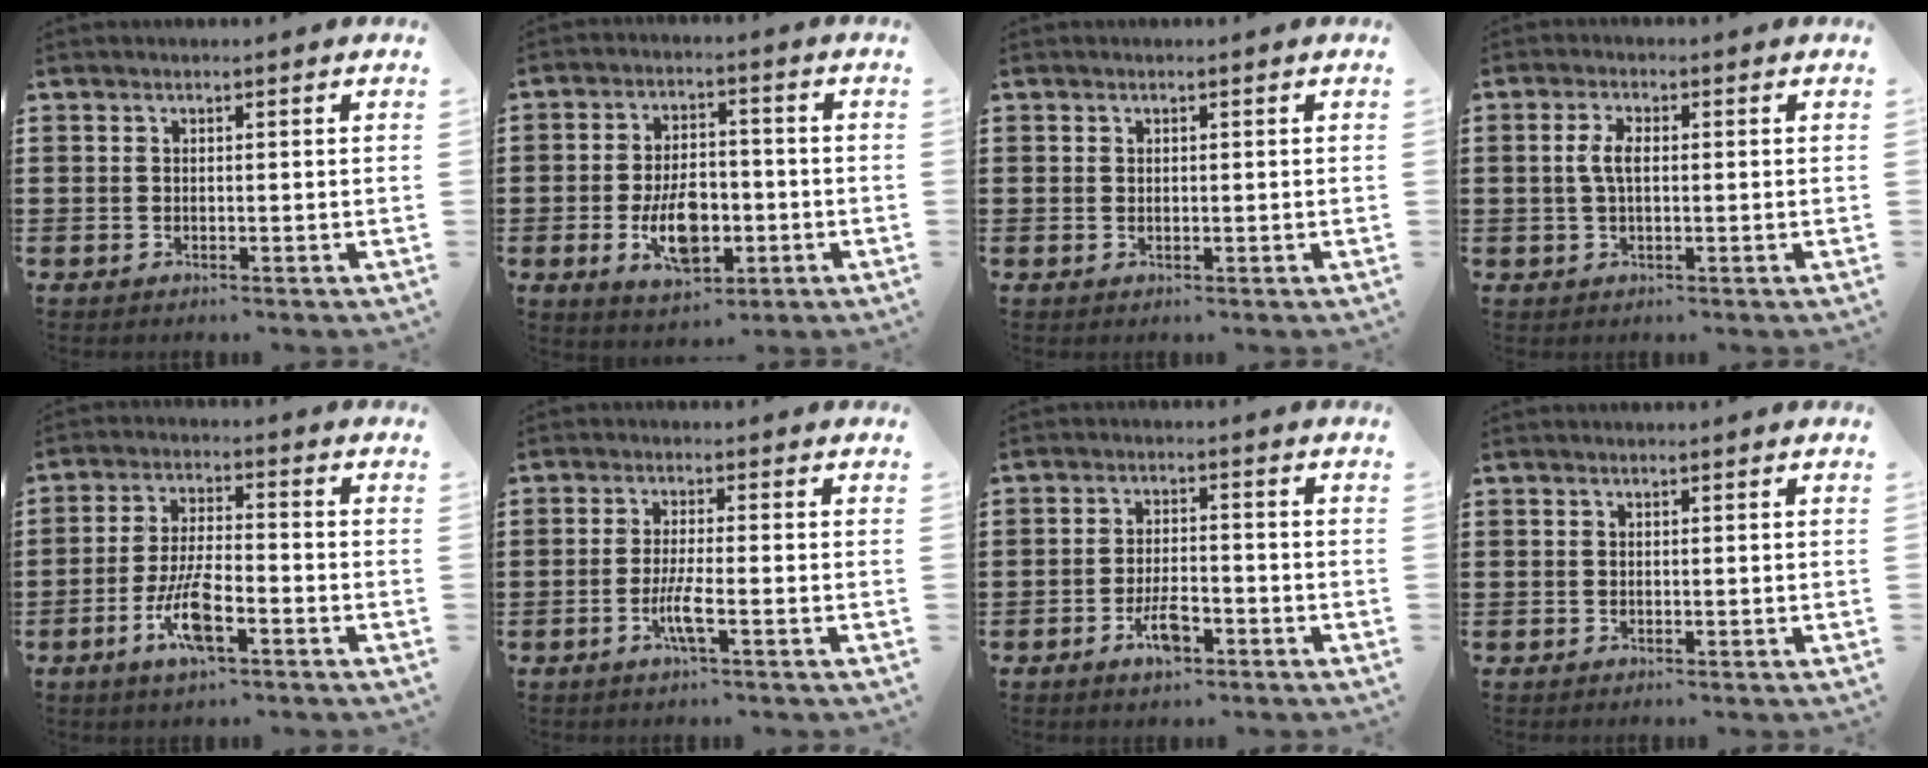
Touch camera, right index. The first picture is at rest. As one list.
[{"total": 8.8, "force": [-2.4, 4.8, 6.9], "torque": [-0.113, -0.004, -0.046]}, {"total": 0.5, "force": [0.3, 0.4, 0.2], "torque": [-0.005, 0.004, 0.005]}, {"total": 3.4, "force": [0.3, 1.4, 3.1], "torque": [-0.068, 0.003, 0.002]}, {"total": 8.1, "force": [-3.6, 2.2, 6.9], "torque": [-0.158, -0.014, -0.071]}, {"total": 4.5, "force": [-1.9, 0.3, 4.1], "torque": [-0.090, -0.015, -0.038]}, {"total": 5.1, "force": [-2.7, 1.8, 3.9], "torque": [-0.085, 0.002, -0.054]}, {"total": 0.0}]